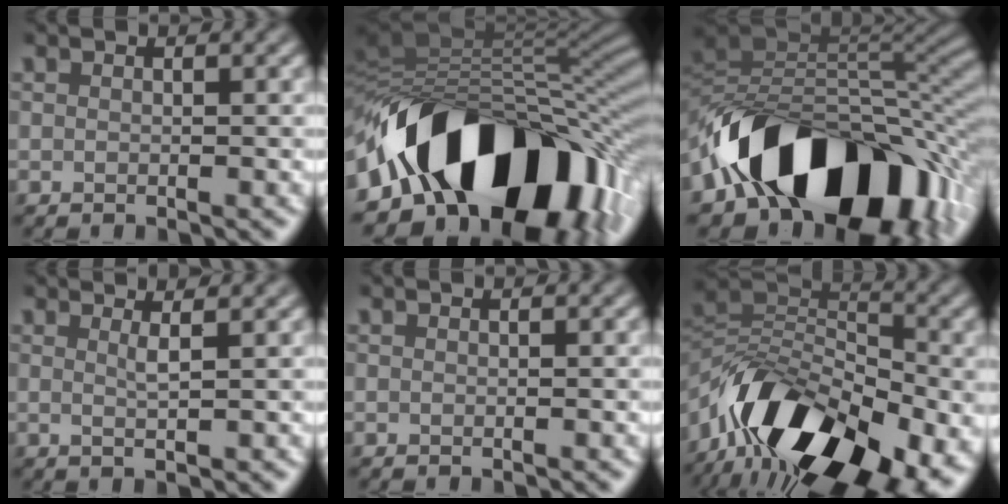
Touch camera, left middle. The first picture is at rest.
{"total": 16.2, "force": [-4.6, 10.2, 11.8], "torque": [-0.178, 0.004, -0.068]}
{"total": 14.6, "force": [-7.1, 8.9, 9.1], "torque": [-0.122, 0.005, -0.126]}
{"total": 1.8, "force": [0.9, 0.4, 1.5], "torque": [-0.022, -0.001, 0.008]}
{"total": 0.0}
{"total": 16.3, "force": [-8.7, 8.6, 10.8], "torque": [-0.195, 0.001, -0.161]}